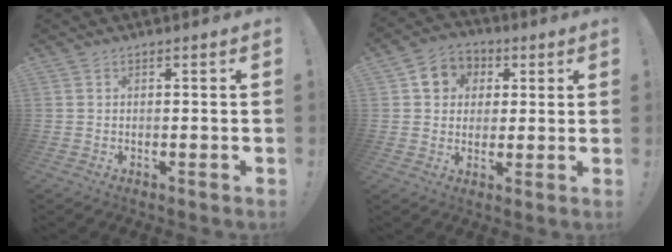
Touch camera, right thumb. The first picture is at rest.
{"total": 8.3, "force": [1.7, 7.8, 2.2], "torque": [-0.024, 0.000, 0.037]}